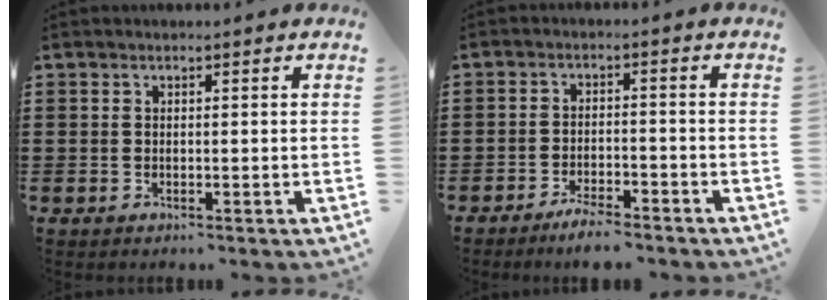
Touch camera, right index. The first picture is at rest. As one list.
[{"total": 3.5, "force": [-3.3, 0.3, 1.0], "torque": [-0.021, 0.006, -0.067]}]